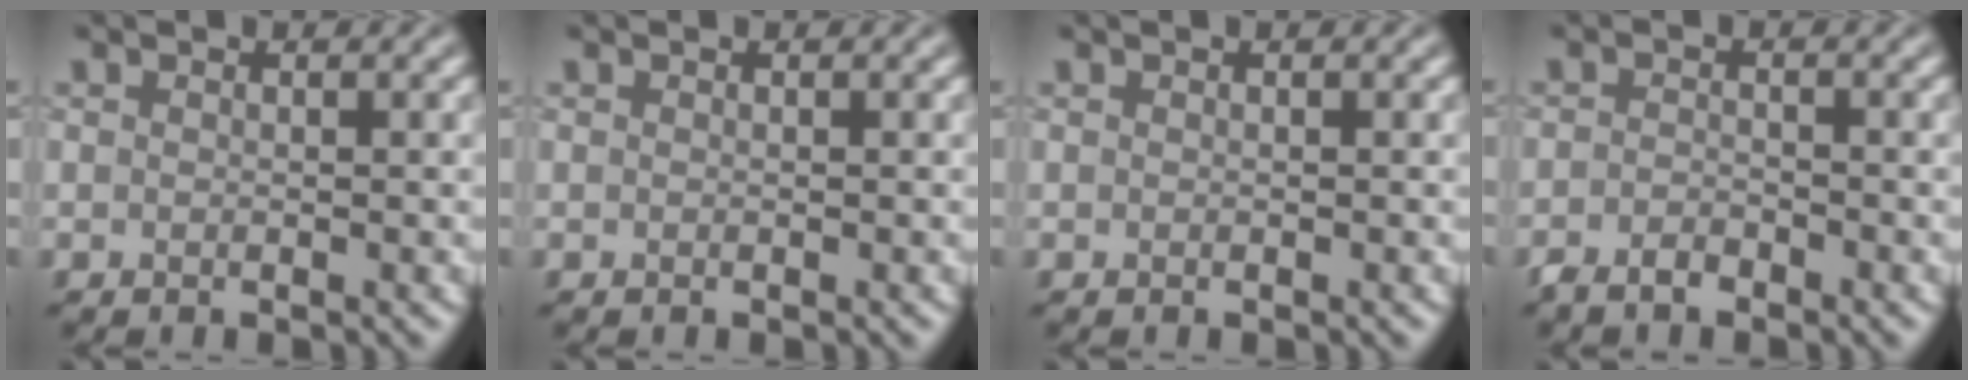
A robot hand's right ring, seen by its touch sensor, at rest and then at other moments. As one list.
[{"total": 0.0}, {"total": 0.0}, {"total": 1.7, "force": [-1.4, 0.6, 0.7], "torque": [-0.018, 0.004, -0.032]}]